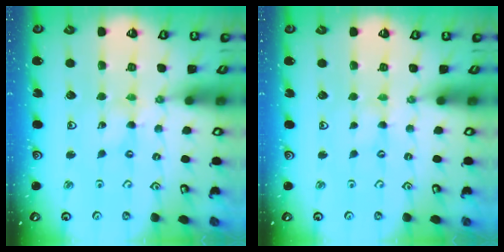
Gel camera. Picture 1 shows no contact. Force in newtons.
{"total": 0.0}